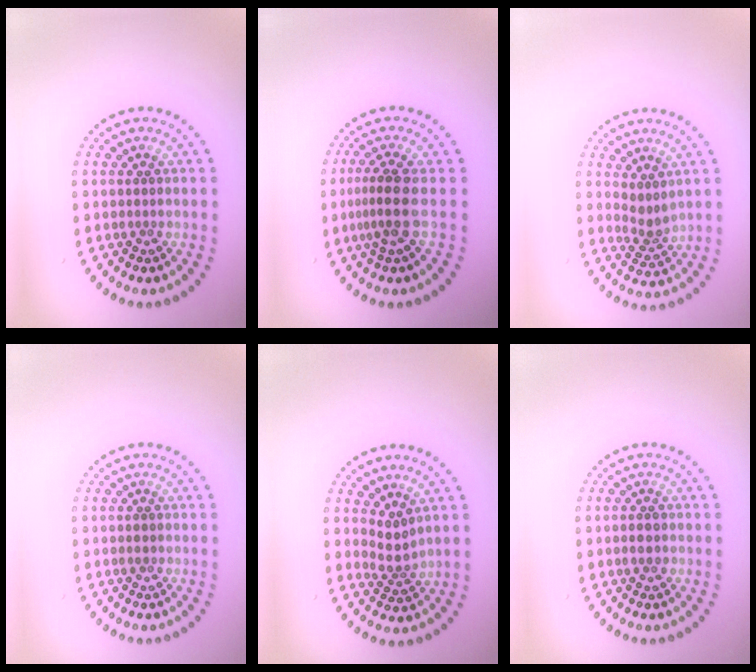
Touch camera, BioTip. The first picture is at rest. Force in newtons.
{"total": 2.8, "press": 2.1, "slide": 1.9}
{"total": 2.0, "press": 1.6, "slide": 1.3}
{"total": 0.7, "press": 0.7, "slide": 0.2}
{"total": 2.2, "press": 1.6, "slide": 1.5}
{"total": 1.2, "press": 1.2, "slide": 0.3}